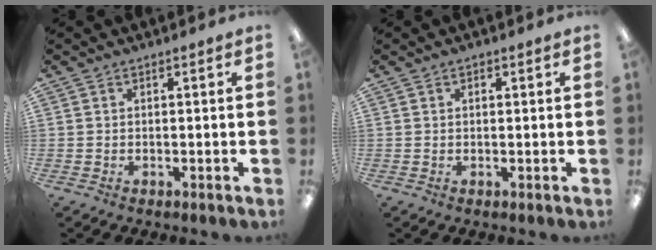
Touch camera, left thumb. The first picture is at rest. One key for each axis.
{"total": 0.8, "fx": 0.4, "fy": 0.5, "fz": 0.5, "tx": -0.001, "ty": 0.000, "tz": 0.004}